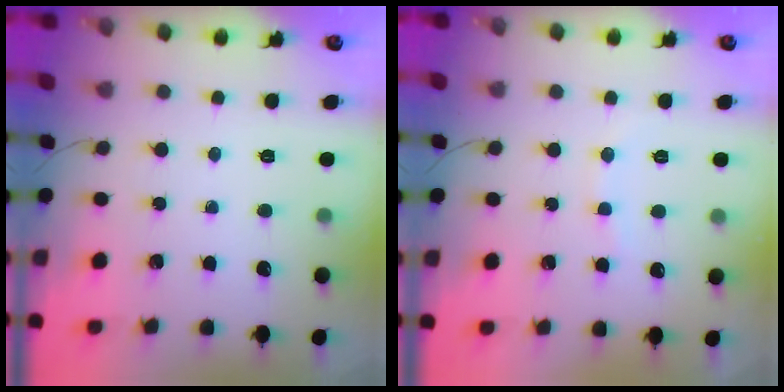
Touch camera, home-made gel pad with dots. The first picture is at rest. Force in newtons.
{"total": 3.3, "press": 3.2, "slide": 0.9}